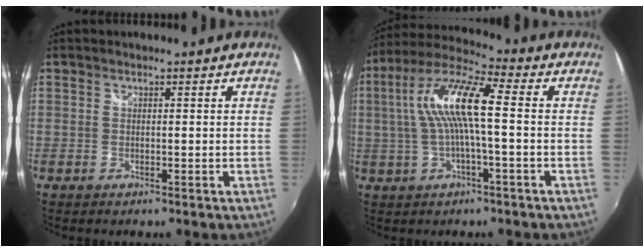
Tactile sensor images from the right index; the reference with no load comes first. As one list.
[{"total": 12.4, "force": [0.7, 2.2, 12.2], "torque": [-0.241, 0.019, 0.010]}]